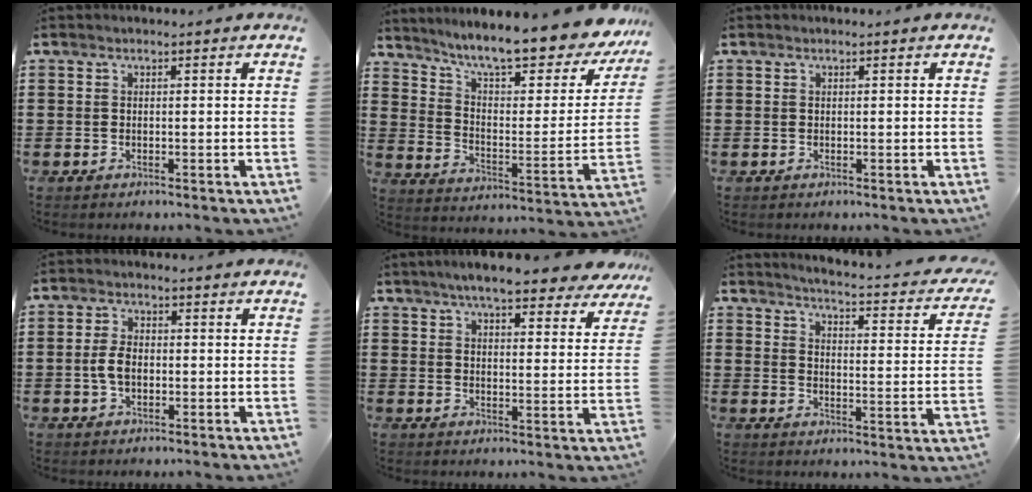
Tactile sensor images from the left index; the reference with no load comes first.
{"total": 10.6, "force": [9.0, 0.9, 5.5], "torque": [-0.118, -0.067, 0.146]}
{"total": 0.0}
{"total": 3.9, "force": [-0.4, 2.2, 3.1], "torque": [-0.076, 0.001, -0.013]}
{"total": 7.0, "force": [6.2, 0.8, 3.3], "torque": [-0.078, -0.018, 0.108]}
{"total": 2.8, "force": [2.5, -0.6, 1.3], "torque": [-0.044, -0.030, 0.031]}